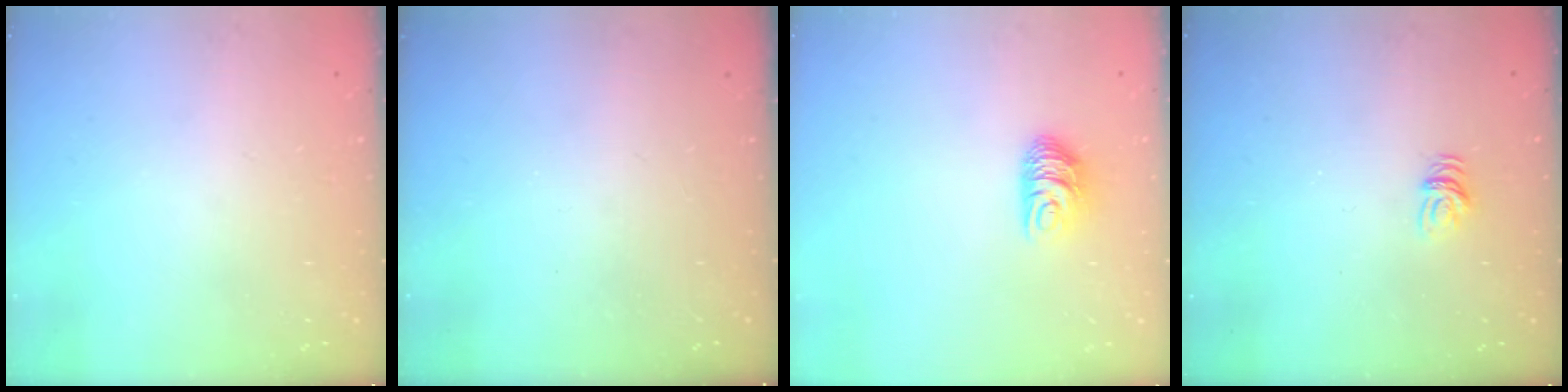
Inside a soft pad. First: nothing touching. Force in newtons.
{"total": 0.0}
{"total": 7.3, "press": 7.3, "slide": 0.8}
{"total": 4.1, "press": 4.0, "slide": 0.3}